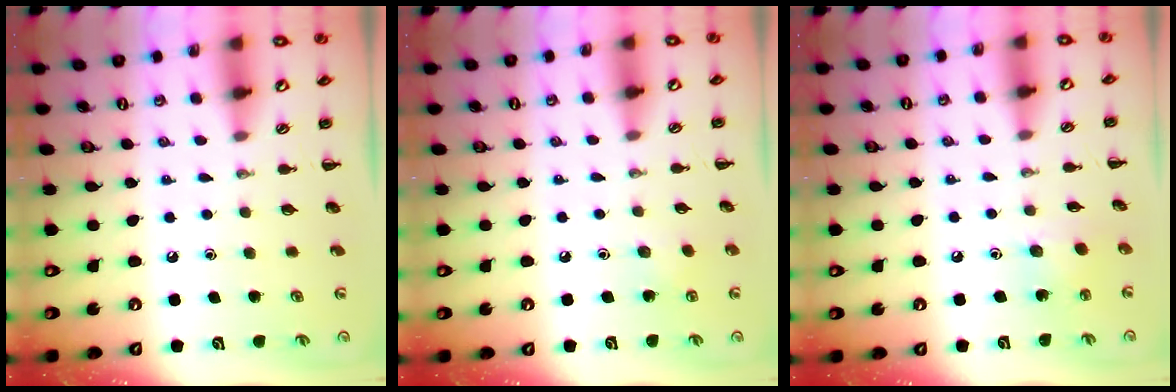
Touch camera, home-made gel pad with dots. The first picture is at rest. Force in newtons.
{"total": 4.0, "press": 3.8, "slide": 1.1}
{"total": 5.4, "press": 5.2, "slide": 1.4}